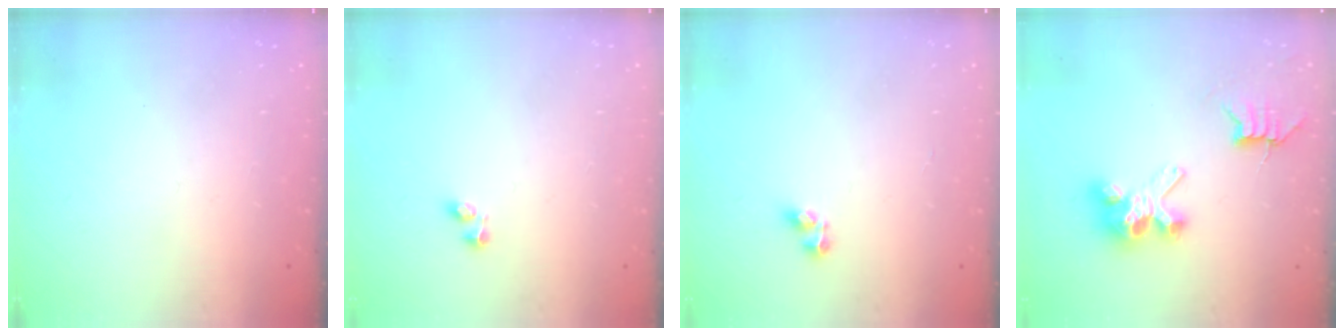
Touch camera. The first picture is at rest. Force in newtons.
{"total": 1.9, "press": 1.9, "slide": 0.5}
{"total": 4.0, "press": 3.9, "slide": 0.5}
{"total": 7.2, "press": 7.1, "slide": 0.6}